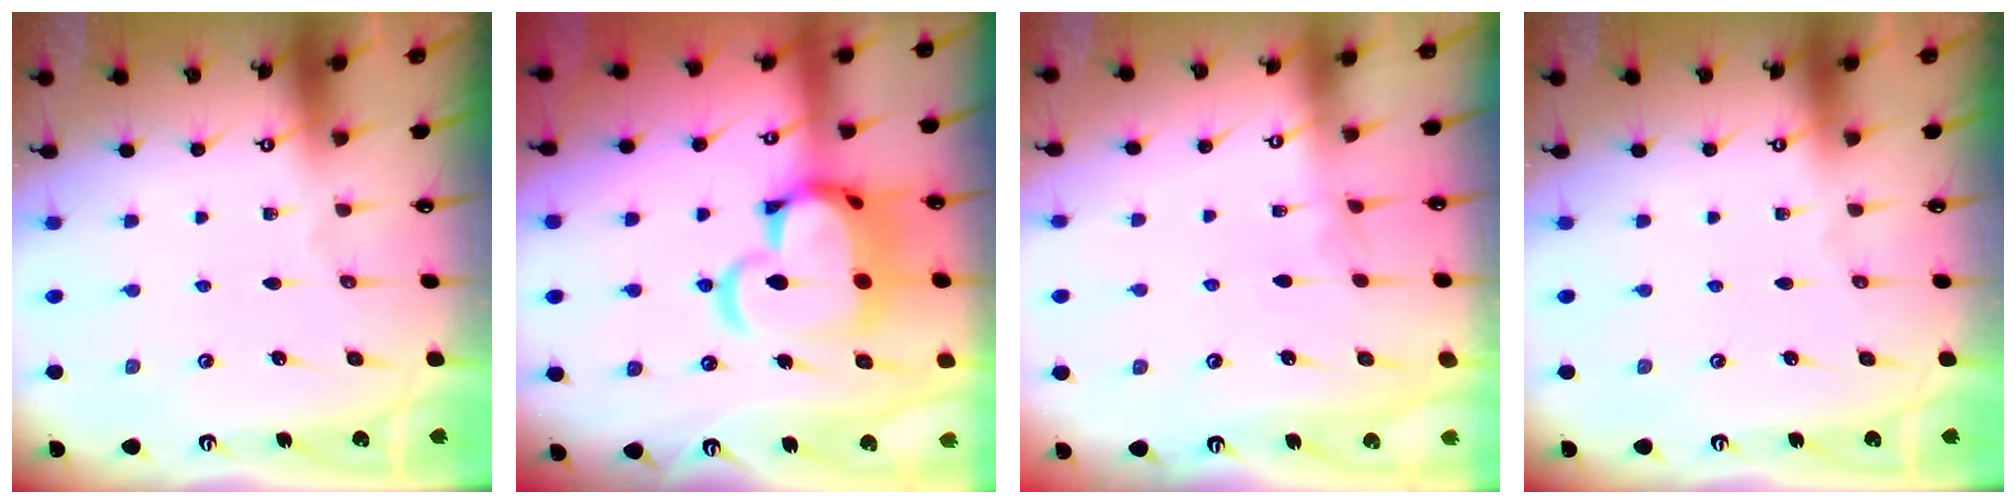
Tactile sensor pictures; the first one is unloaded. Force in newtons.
{"total": 14.8, "press": 14.7, "slide": 2.0}
{"total": 2.3, "press": 2.3, "slide": 0.4}
{"total": 0.0}